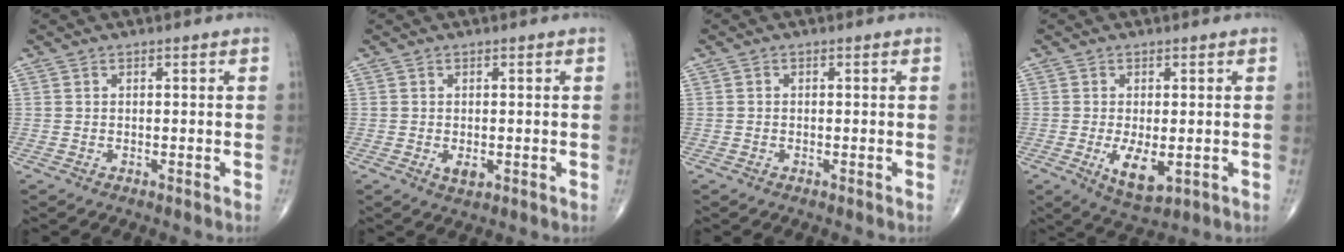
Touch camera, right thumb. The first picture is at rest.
{"total": 2.2, "force": [-0.5, 1.2, 1.8], "torque": [-0.025, -0.004, -0.007]}
{"total": 0.0}
{"total": 6.5, "force": [-1.4, 3.0, 5.6], "torque": [-0.092, -0.016, -0.014]}